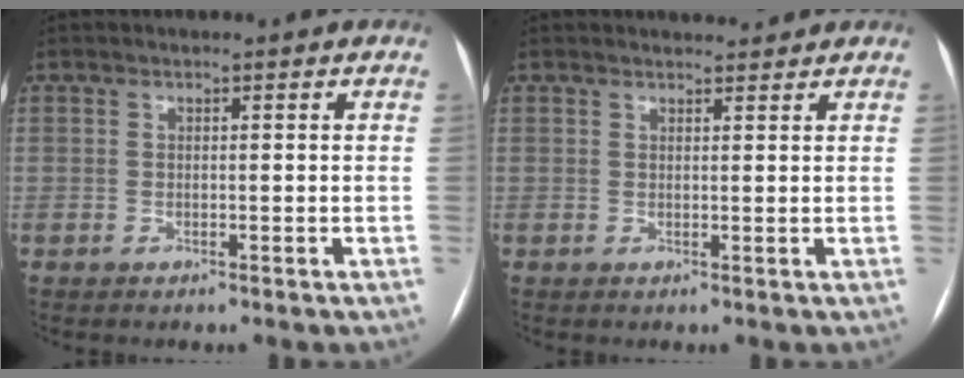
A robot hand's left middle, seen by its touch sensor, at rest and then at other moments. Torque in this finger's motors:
{"motor_torque": [-0.18, -0.04, -0.09, -0.02]}